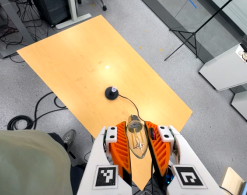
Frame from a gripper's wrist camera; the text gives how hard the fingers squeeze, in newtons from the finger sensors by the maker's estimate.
{"total": 18.8, "left": 20.7, "right": 16.9}